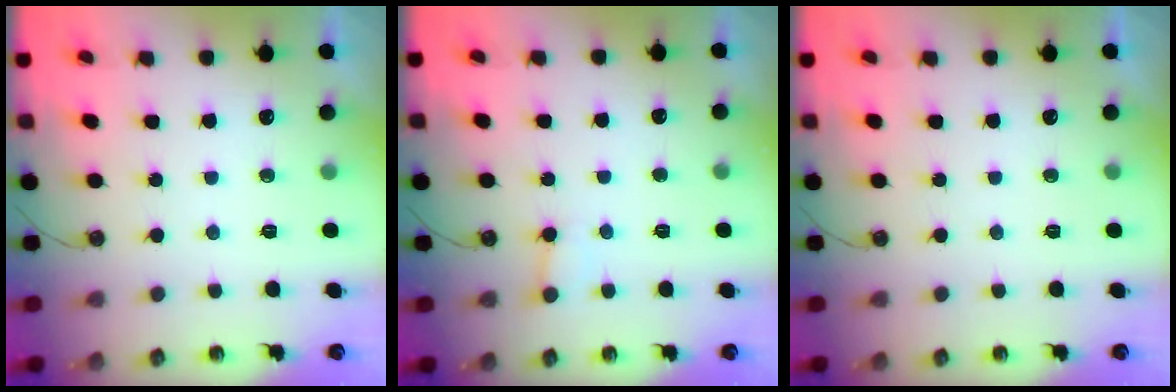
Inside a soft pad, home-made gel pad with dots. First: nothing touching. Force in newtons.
{"total": 3.8, "press": 3.7, "slide": 0.3}
{"total": 0.0}